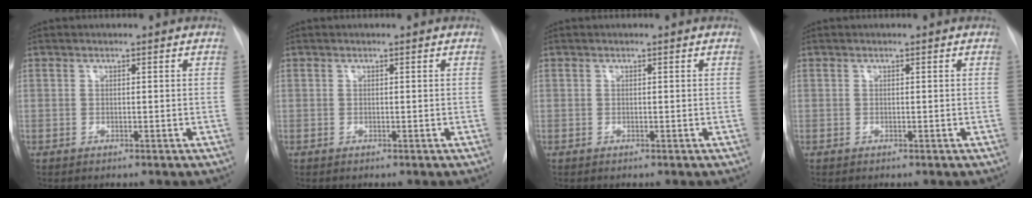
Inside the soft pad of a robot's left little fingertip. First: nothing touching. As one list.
[{"total": 0.0}, {"total": 0.0}, {"total": 0.0}]